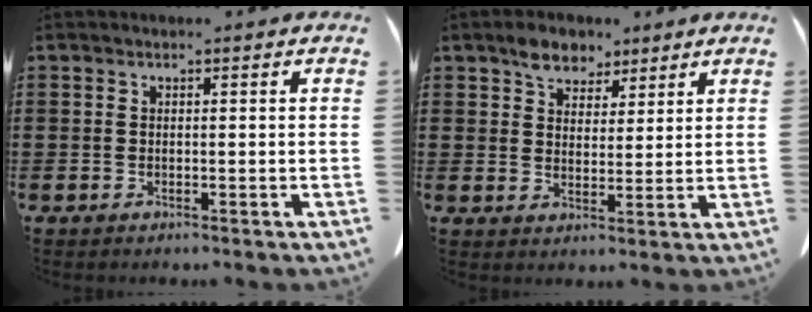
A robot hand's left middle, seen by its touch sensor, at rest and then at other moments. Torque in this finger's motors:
{"motor_torque": [1.22, 0.92, 0.14, 0.04]}